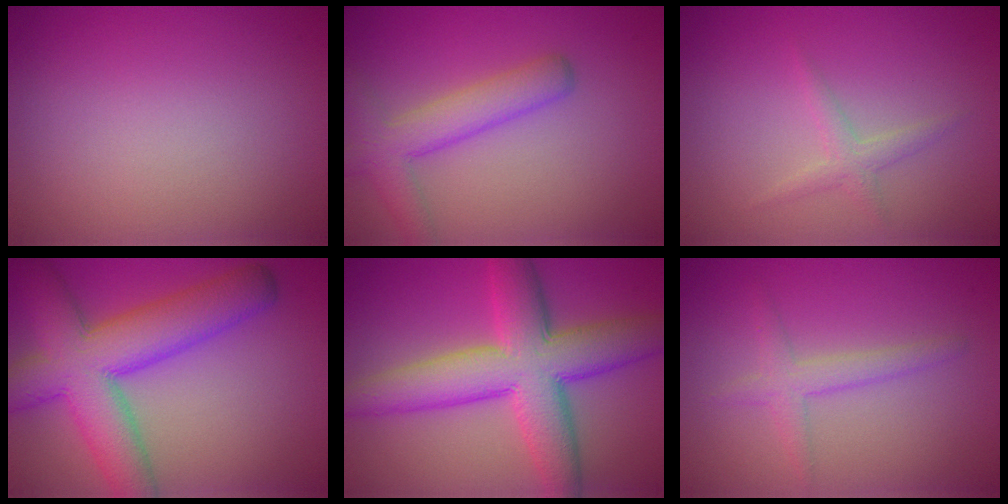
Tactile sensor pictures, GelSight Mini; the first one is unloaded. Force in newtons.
{"total": 4.3, "press": 4.3, "slide": 0.2}
{"total": 1.5, "press": 1.5, "slide": 0.0}
{"total": 10.1, "press": 10.1, "slide": 0.4}
{"total": 9.7, "press": 9.6, "slide": 0.2}
{"total": 2.2, "press": 2.2, "slide": 0.0}